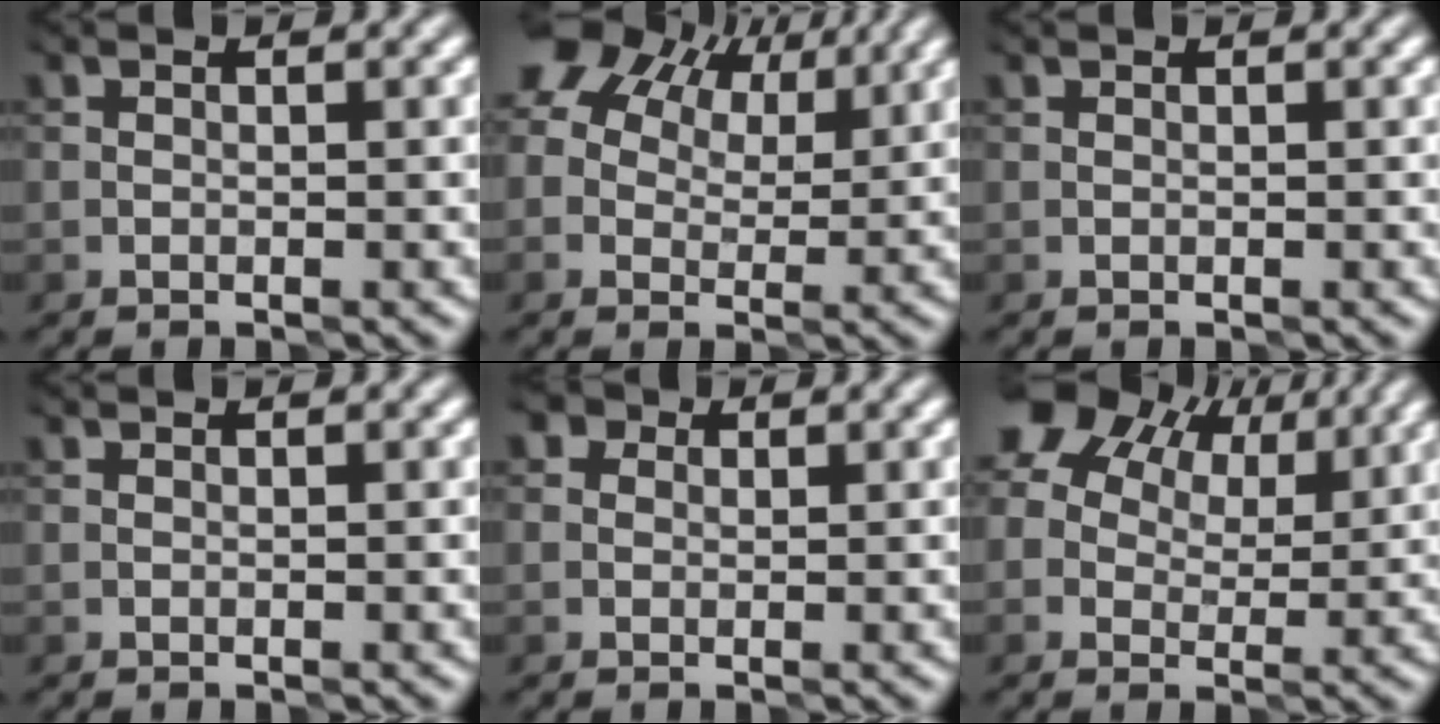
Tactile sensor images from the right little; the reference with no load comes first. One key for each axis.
{"total": 10.1, "fx": 5.4, "fy": 5.9, "fz": 6.1, "tx": -0.113, "ty": 0.029, "tz": 0.085}
{"total": 0.0}
{"total": 0.0}
{"total": 2.7, "fx": 1.4, "fy": 2.0, "fz": 1.0, "tx": -0.007, "ty": 0.009, "tz": 0.005}
{"total": 9.9, "fx": 5.1, "fy": 6.1, "fz": 6.0, "tx": -0.104, "ty": 0.023, "tz": 0.083}